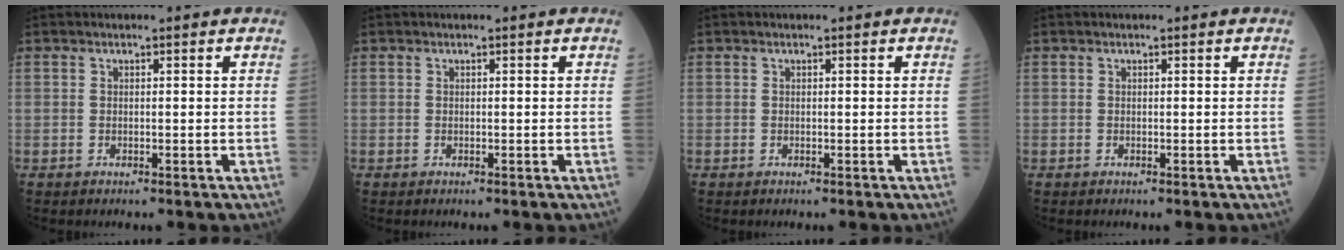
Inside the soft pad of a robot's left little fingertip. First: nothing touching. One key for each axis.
{"total": 0.0}
{"total": 0.0}
{"total": 0.0}